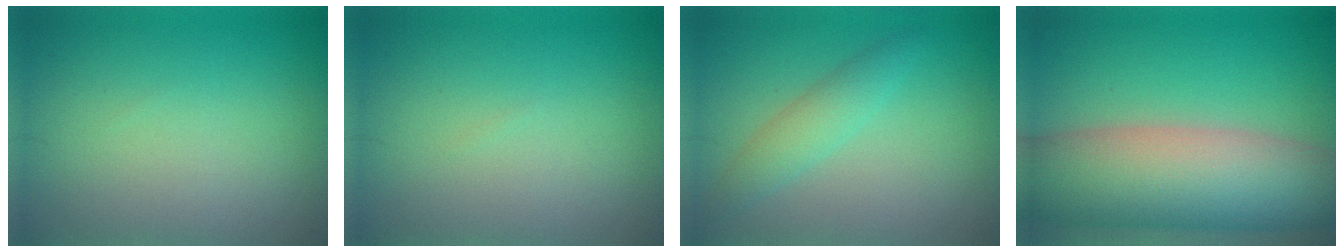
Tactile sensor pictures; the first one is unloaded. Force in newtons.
{"total": 0.0}
{"total": 2.4, "press": 2.4, "slide": 0.1}
{"total": 12.0, "press": 11.9, "slide": 0.9}